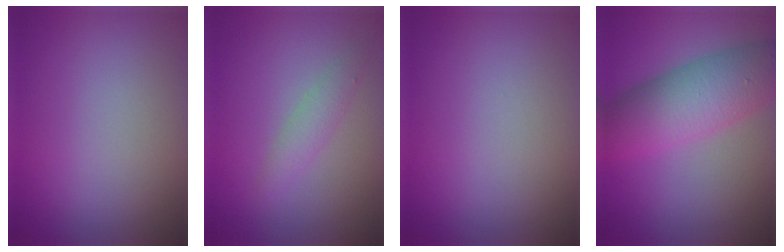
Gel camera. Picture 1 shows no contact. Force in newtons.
{"total": 1.8, "press": 1.8, "slide": 0.1}
{"total": 0.0}
{"total": 7.7, "press": 7.7, "slide": 0.1}